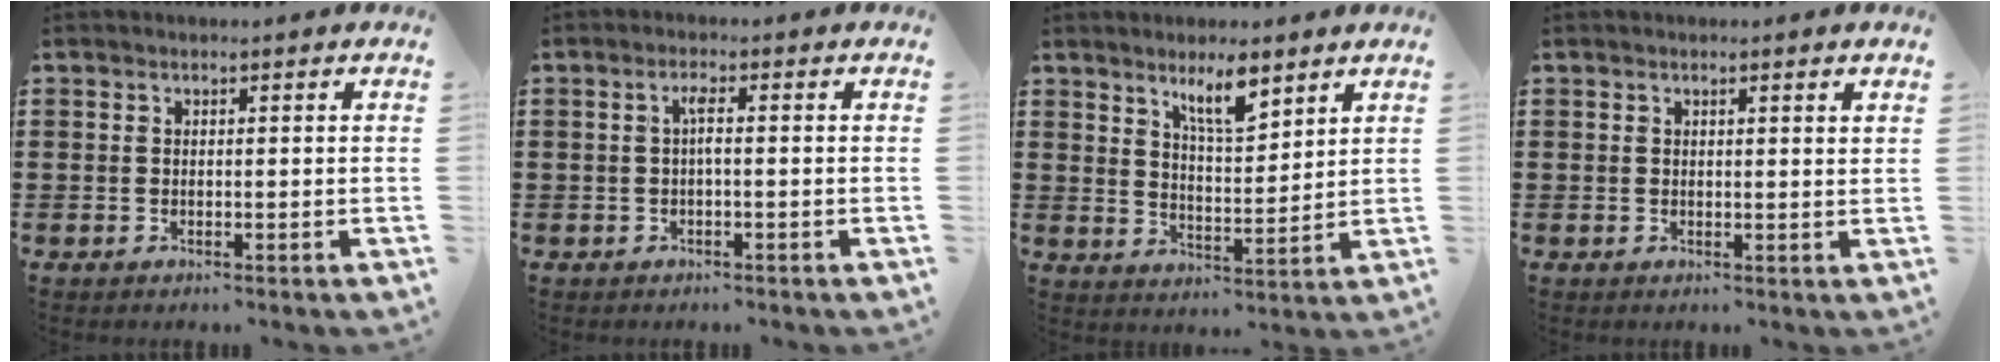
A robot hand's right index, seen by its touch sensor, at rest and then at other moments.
{"total": 1.8, "force": [-0.2, 0.2, 1.8], "torque": [-0.037, 0.001, -0.006]}
{"total": 6.3, "force": [4.6, 1.6, 4.0], "torque": [-0.074, -0.010, 0.077]}
{"total": 0.8, "force": [0.5, 0.0, 0.6], "torque": [-0.011, 0.000, 0.009]}